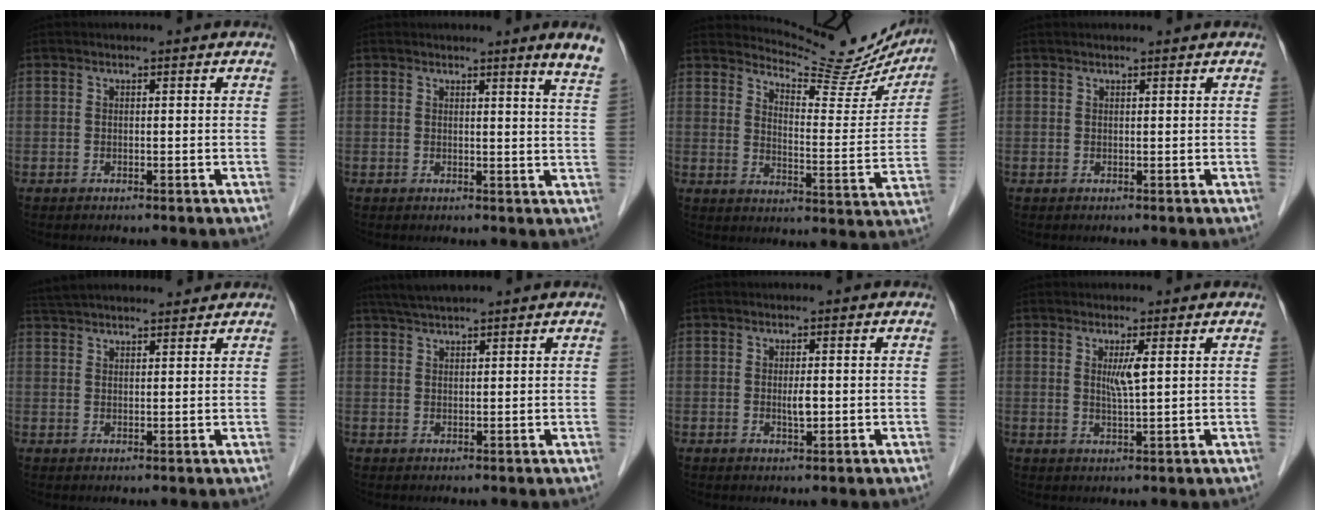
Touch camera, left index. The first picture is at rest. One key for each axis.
{"total": 4.6, "fx": 3.8, "fy": -0.9, "fz": 2.3, "tx": -0.028, "ty": -0.027, "tz": 0.028}
{"total": 15.9, "fx": 15.2, "fy": 3.0, "fz": 3.3, "tx": -0.040, "ty": -0.052, "tz": 0.181}
{"total": 1.4, "fx": 1.2, "fy": 0.0, "fz": 0.7, "tx": -0.009, "ty": 0.018, "tz": 0.021}
{"total": 13.1, "fx": 12.1, "fy": 2.1, "fz": 4.8, "tx": -0.080, "ty": 0.045, "tz": 0.189}
{"total": 4.5, "fx": 3.9, "fy": -0.2, "fz": 2.2, "tx": -0.040, "ty": 0.029, "tz": 0.074}
{"total": 1.7, "fx": -0.1, "fy": 0.4, "fz": 1.7, "tx": -0.036, "ty": -0.002, "tz": -0.001}
{"total": 2.7, "fx": 0.9, "fy": -0.2, "fz": 2.5, "tx": -0.052, "ty": -0.005, "tz": 0.019}